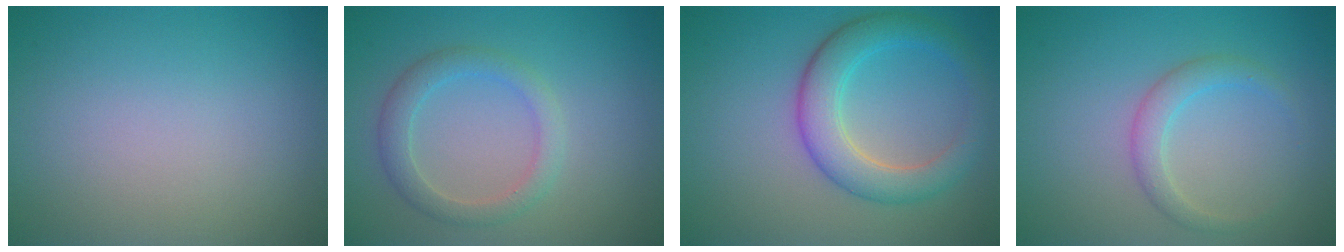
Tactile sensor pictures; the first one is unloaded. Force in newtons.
{"total": 2.8, "press": 2.8, "slide": 0.1}
{"total": 4.9, "press": 4.9, "slide": 0.3}
{"total": 2.0, "press": 2.0, "slide": 0.2}